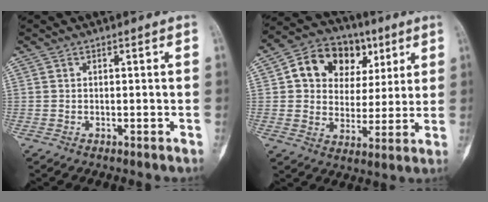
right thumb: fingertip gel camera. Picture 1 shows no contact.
{"total": 15.2, "force": [5.5, 11.8, 7.8], "torque": [-0.079, 0.007, 0.089]}